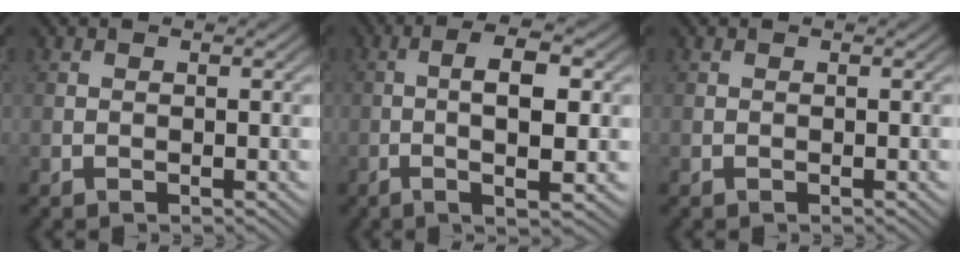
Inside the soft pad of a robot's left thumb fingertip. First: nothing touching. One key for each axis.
{"total": 7.1, "fx": -0.4, "fy": 1.6, "fz": 6.9, "tx": -0.119, "ty": 0.009, "tz": -0.010}
{"total": 0.0}